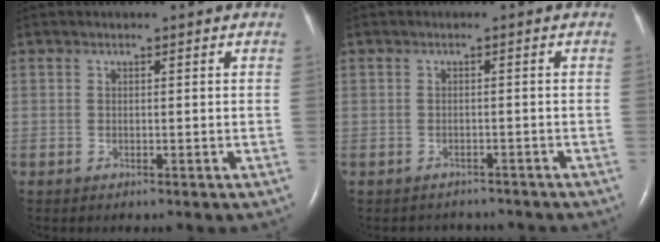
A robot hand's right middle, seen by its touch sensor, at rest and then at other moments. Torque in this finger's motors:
{"motor_torque": [-0.20, -0.20, -0.04, 0.01]}